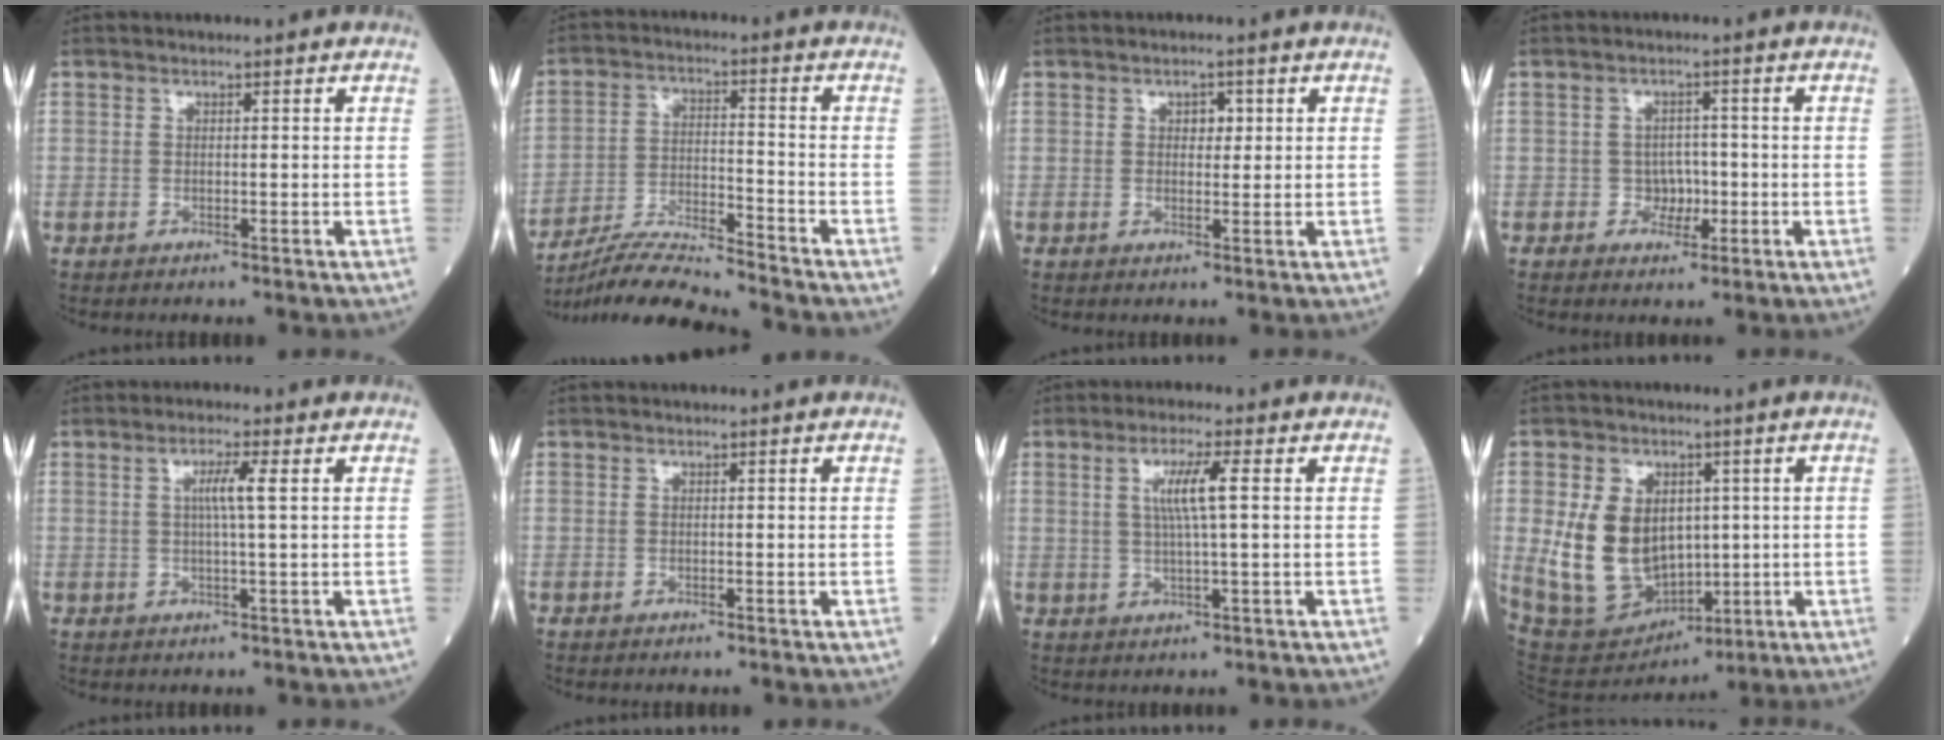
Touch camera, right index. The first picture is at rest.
{"total": 10.0, "force": [-9.6, -1.5, 2.5], "torque": [-0.043, -0.007, -0.177]}
{"total": 2.4, "force": [0.8, 1.4, 1.7], "torque": [-0.019, 0.004, 0.012]}
{"total": 3.0, "force": [-0.7, 2.6, 1.3], "torque": [-0.005, 0.008, -0.008]}
{"total": 3.8, "force": [1.0, -0.3, 3.7], "torque": [-0.067, 0.002, 0.016]}
{"total": 0.0}
{"total": 5.5, "force": [1.3, -0.1, 5.3], "torque": [-0.101, 0.001, 0.026]}
{"total": 13.6, "force": [0.9, 9.7, 9.4], "torque": [-0.192, 0.007, 0.043]}